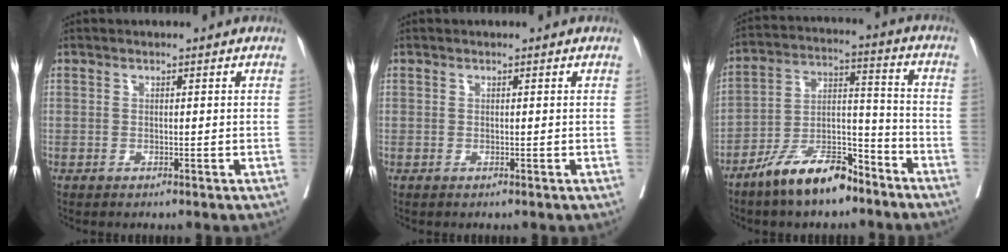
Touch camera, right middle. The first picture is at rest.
{"total": 0.0}
{"total": 11.6, "force": [-8.9, 3.6, 6.6], "torque": [-0.120, 0.010, -0.165]}